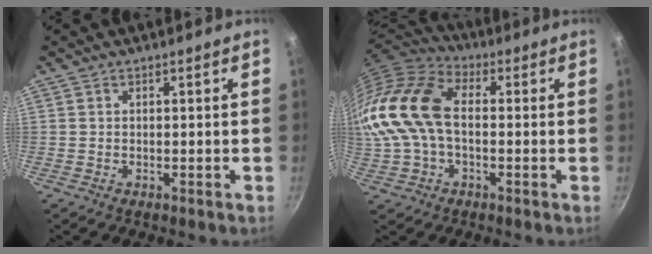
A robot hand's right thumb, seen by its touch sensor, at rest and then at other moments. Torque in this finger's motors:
{"motor_torque": [-0.18, 1.47, 1.92, -0.85, 0.32]}